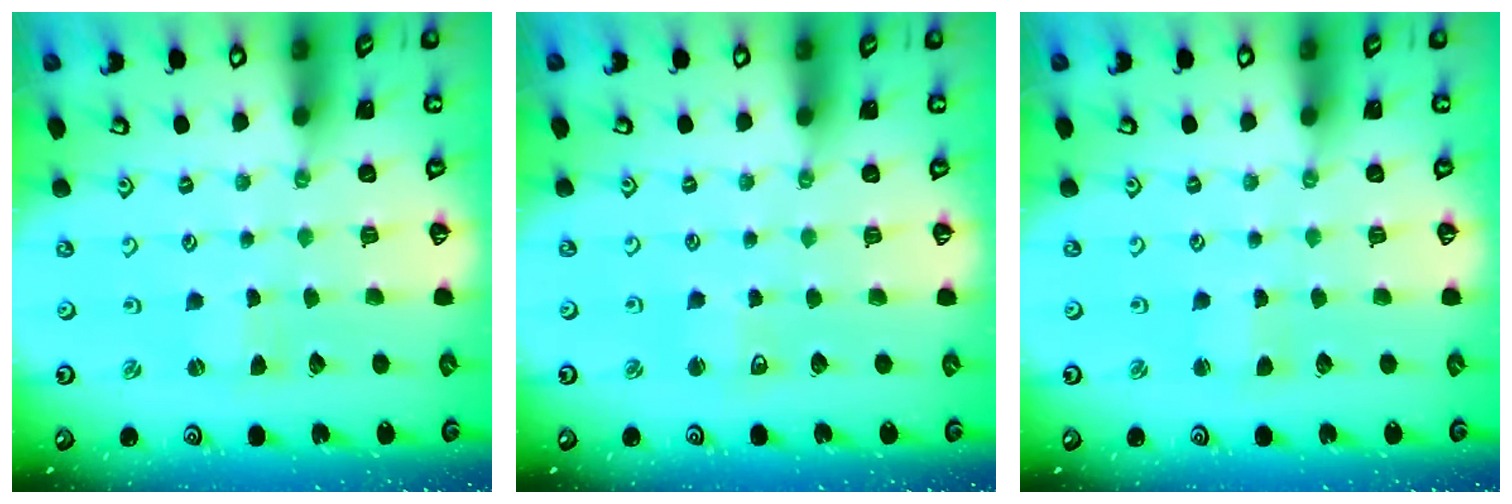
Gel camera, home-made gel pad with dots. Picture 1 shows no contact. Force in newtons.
{"total": 4.0, "press": 3.9, "slide": 0.6}
{"total": 2.2, "press": 2.2, "slide": 0.1}